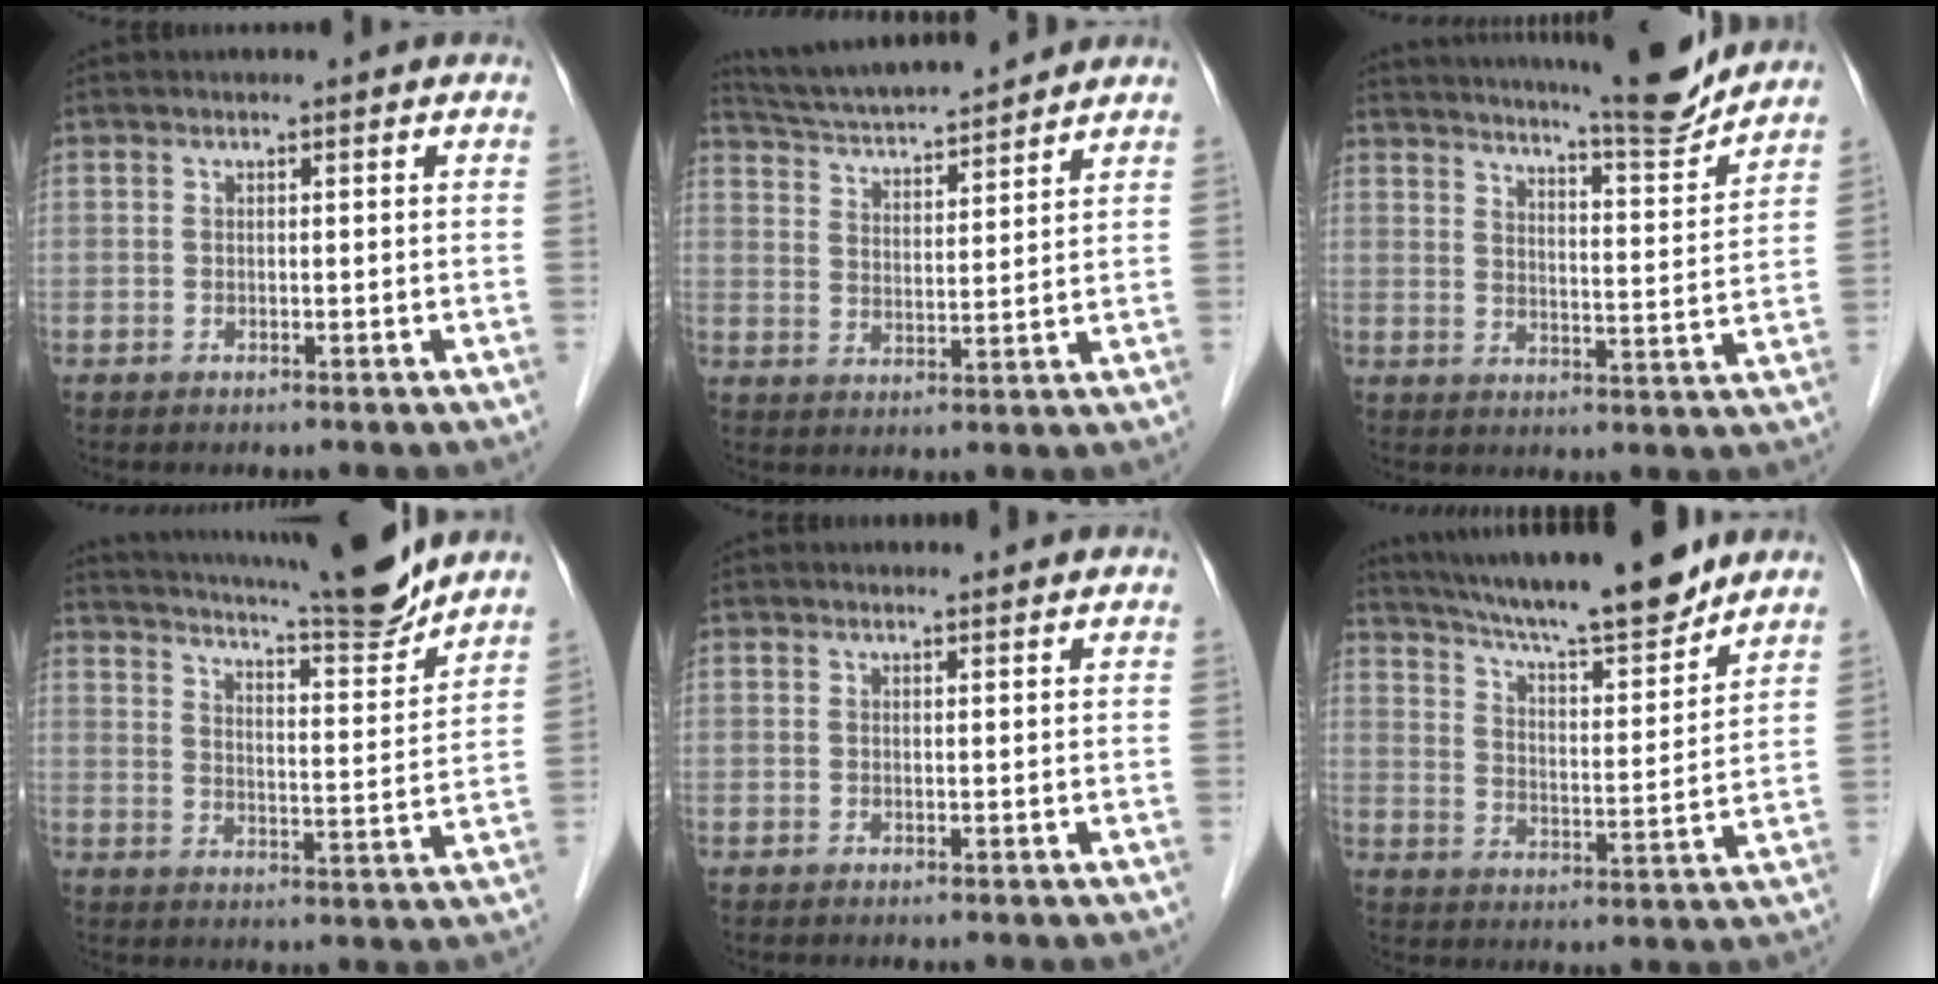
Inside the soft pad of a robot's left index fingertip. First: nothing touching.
{"total": 12.9, "force": [12.0, 0.9, 4.6], "torque": [-0.087, 0.017, 0.199]}
{"total": 14.8, "force": [13.8, 0.1, 5.4], "torque": [-0.088, -0.030, 0.187]}
{"total": 15.7, "force": [14.1, 0.2, 7.0], "torque": [-0.119, -0.027, 0.200]}
{"total": 1.1, "force": [1.1, 0.1, -0.1], "torque": [-0.010, 0.002, 0.016]}
{"total": 17.0, "force": [15.0, 1.0, 7.9], "torque": [-0.131, 0.001, 0.235]}